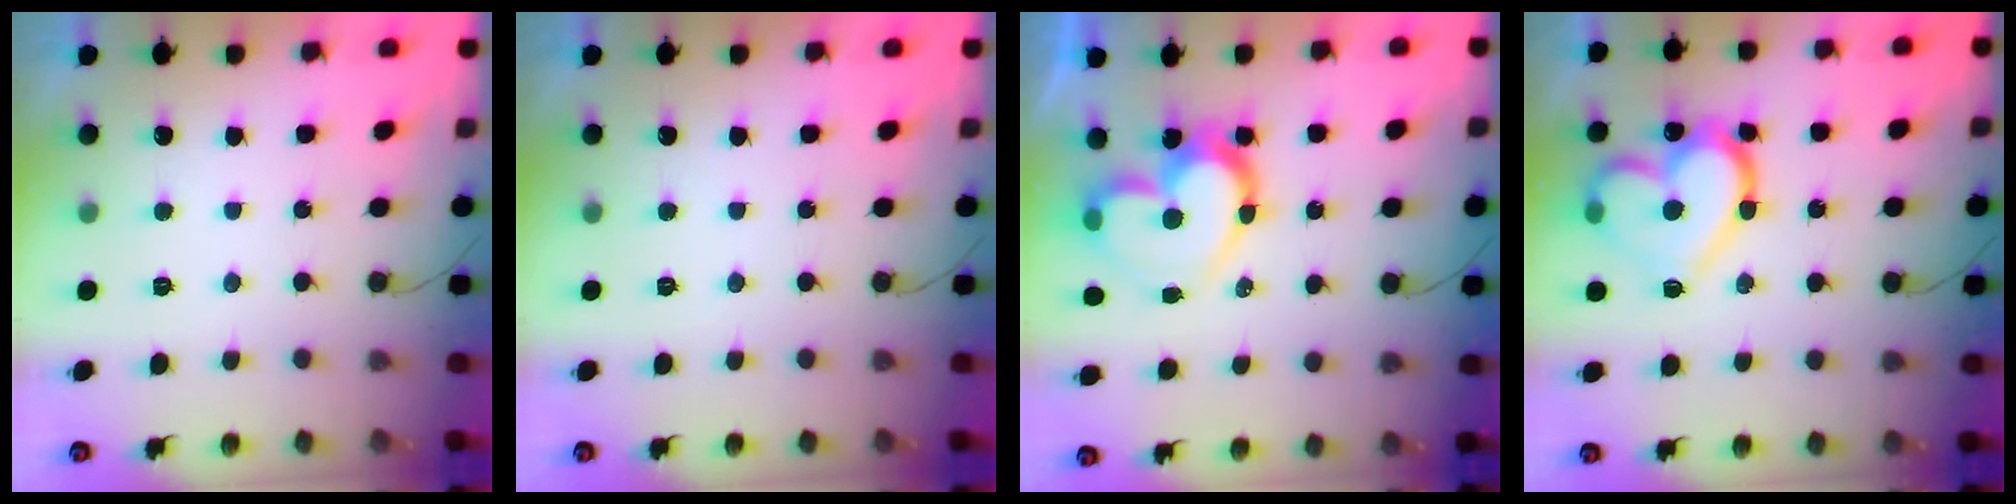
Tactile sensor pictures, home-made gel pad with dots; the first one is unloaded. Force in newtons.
{"total": 0.0}
{"total": 16.5, "press": 16.5, "slide": 1.5}
{"total": 18.6, "press": 18.6, "slide": 1.4}